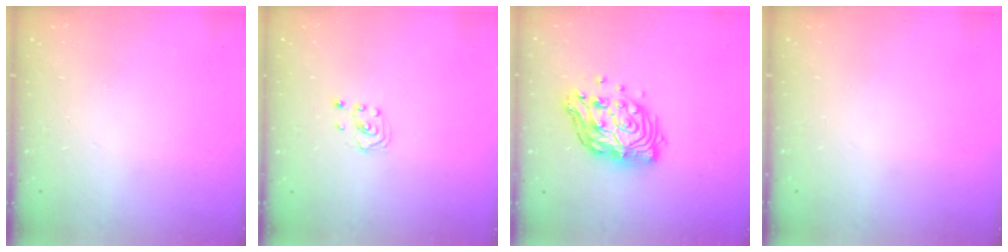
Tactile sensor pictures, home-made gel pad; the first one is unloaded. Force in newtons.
{"total": 1.9, "press": 1.7, "slide": 0.8}
{"total": 13.4, "press": 13.3, "slide": 1.6}
{"total": 0.0}